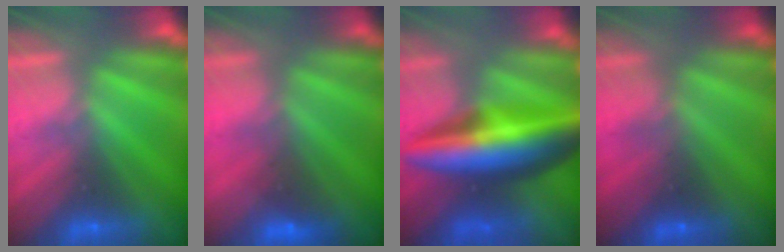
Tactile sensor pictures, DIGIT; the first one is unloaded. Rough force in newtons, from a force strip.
{"total": 1.4}
{"total": 12.7}
{"total": 2.9}